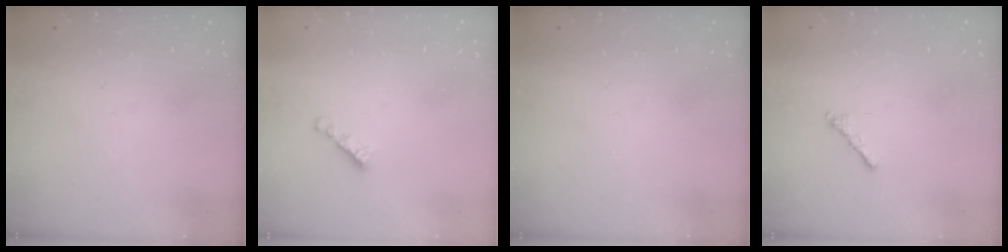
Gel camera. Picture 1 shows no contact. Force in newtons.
{"total": 2.7, "press": 2.7, "slide": 0.2}
{"total": 0.0}
{"total": 1.0, "press": 0.9, "slide": 0.4}